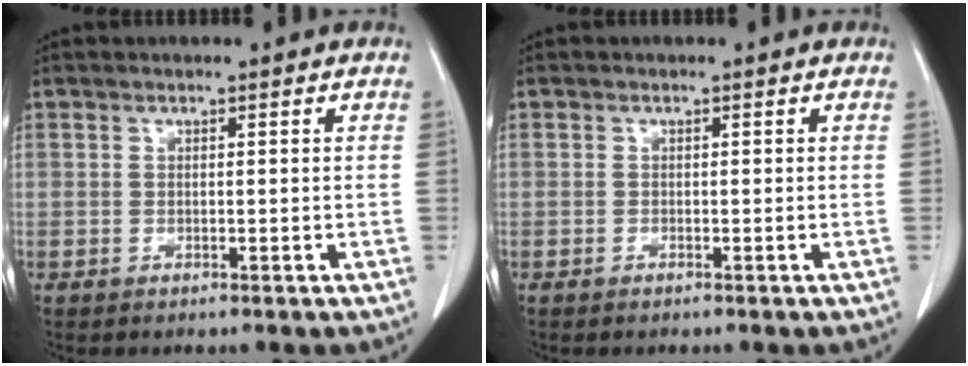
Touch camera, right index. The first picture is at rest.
{"total": 0.0}